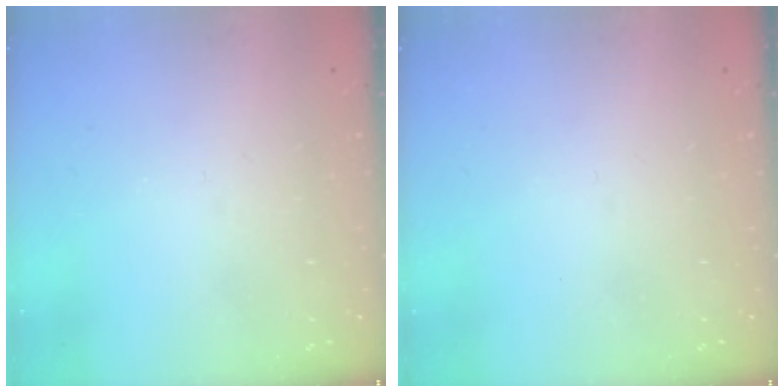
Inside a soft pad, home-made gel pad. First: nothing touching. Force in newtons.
{"total": 0.0}